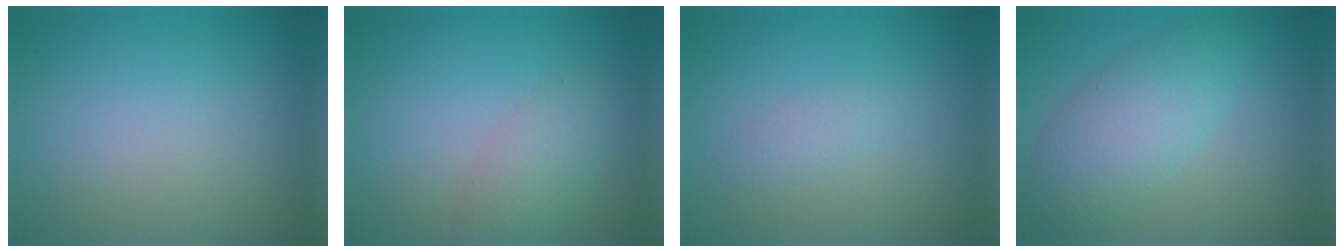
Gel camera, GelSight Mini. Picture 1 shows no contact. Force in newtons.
{"total": 2.6, "press": 2.6, "slide": 0.1}
{"total": 1.1, "press": 1.1, "slide": 0.1}
{"total": 5.3, "press": 5.3, "slide": 0.1}